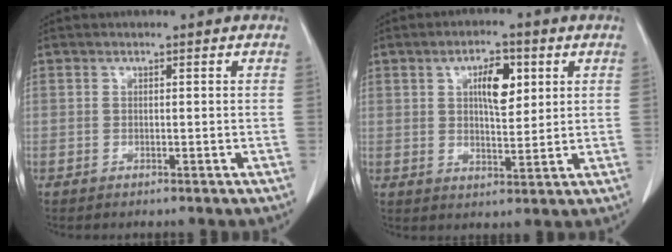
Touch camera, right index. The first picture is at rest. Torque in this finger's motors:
{"motor_torque": [0.46, 0.44, 0.33, 0.05]}